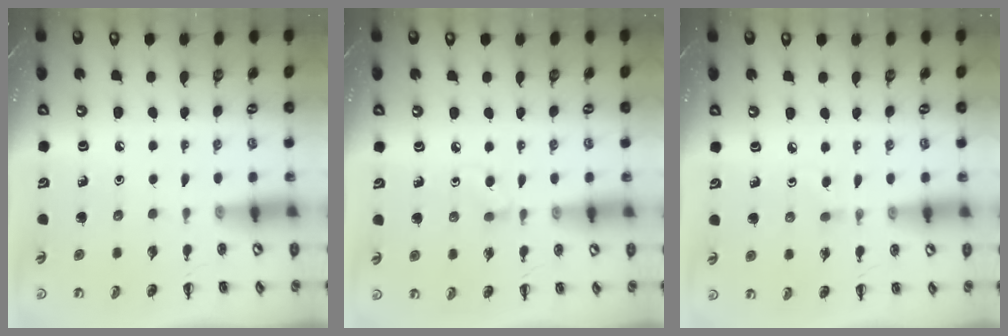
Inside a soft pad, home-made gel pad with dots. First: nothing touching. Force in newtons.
{"total": 4.1, "press": 3.7, "slide": 1.8}
{"total": 3.8, "press": 3.5, "slide": 1.5}